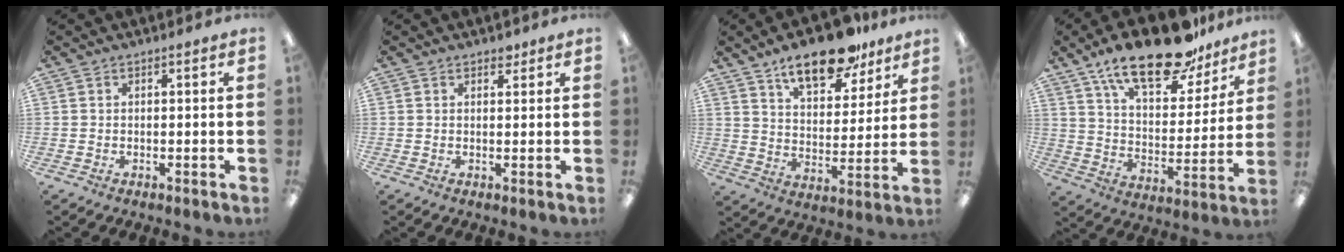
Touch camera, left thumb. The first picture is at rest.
{"total": 1.7, "force": [1.3, 0.8, 0.5], "torque": [0.005, -0.007, 0.022]}
{"total": 16.2, "force": [12.0, 6.5, 8.7], "torque": [-0.130, -0.062, 0.206]}
{"total": 21.5, "force": [15.4, 8.5, 12.3], "torque": [-0.198, -0.092, 0.264]}